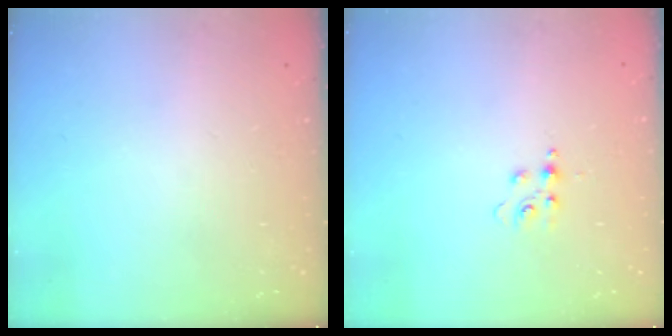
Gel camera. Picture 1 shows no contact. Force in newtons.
{"total": 4.8, "press": 4.7, "slide": 1.1}